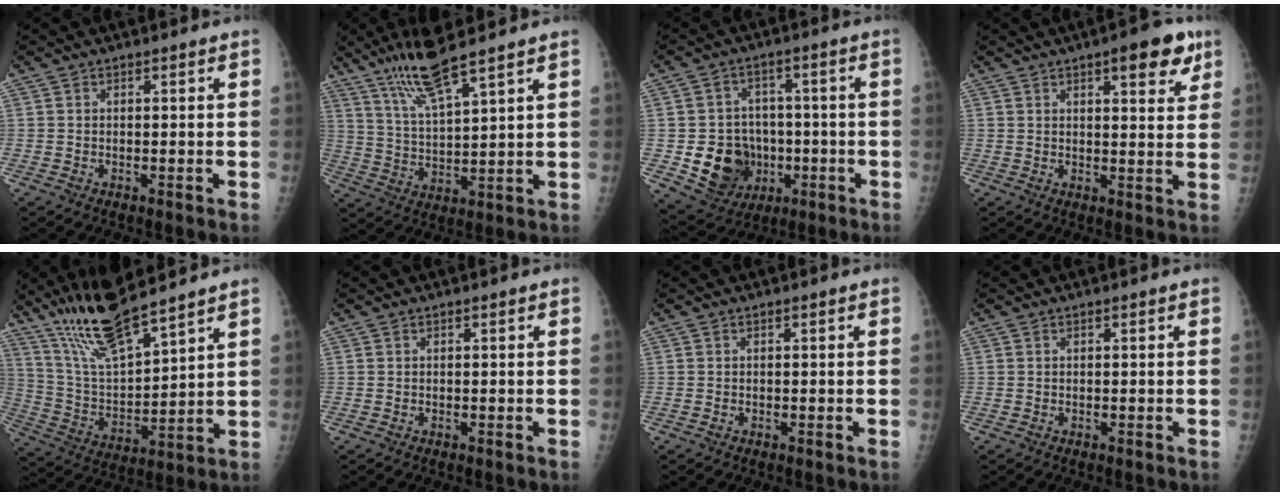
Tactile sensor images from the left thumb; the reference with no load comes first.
{"total": 10.6, "force": [7.7, 0.9, 7.1], "torque": [-0.137, -0.040, 0.156]}
{"total": 12.4, "force": [-2.6, 10.6, 5.8], "torque": [-0.058, 0.012, -0.028]}
{"total": 8.4, "force": [4.6, 2.8, 6.4], "torque": [-0.060, -0.017, 0.056]}
{"total": 15.4, "force": [12.2, 2.6, 8.9], "torque": [-0.157, -0.063, 0.243]}
{"total": 0.0}
{"total": 0.0}
{"total": 0.0}